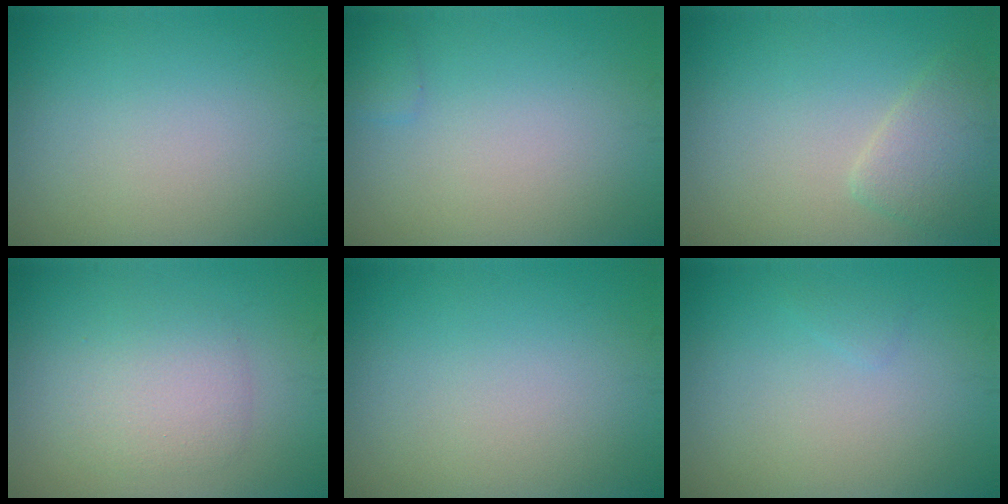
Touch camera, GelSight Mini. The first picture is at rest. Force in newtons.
{"total": 0.7, "press": 0.7, "slide": 0.0}
{"total": 2.5, "press": 2.5, "slide": 0.2}
{"total": 2.9, "press": 2.9, "slide": 0.2}
{"total": 0.0}
{"total": 0.5, "press": 0.5, "slide": 0.0}